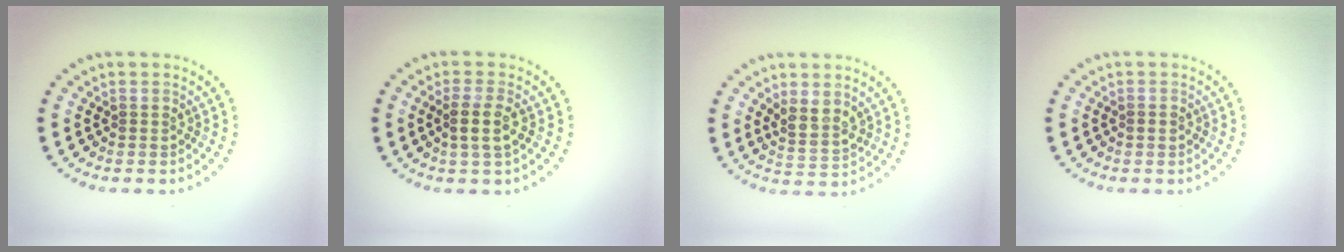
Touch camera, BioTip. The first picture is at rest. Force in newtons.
{"total": 2.6, "press": 2.3, "slide": 1.2}
{"total": 2.4, "press": 2.2, "slide": 1.1}
{"total": 0.9, "press": 0.9, "slide": 0.1}